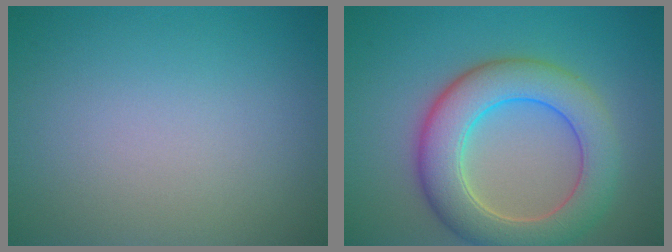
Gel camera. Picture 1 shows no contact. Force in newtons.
{"total": 7.6, "press": 7.6, "slide": 0.3}